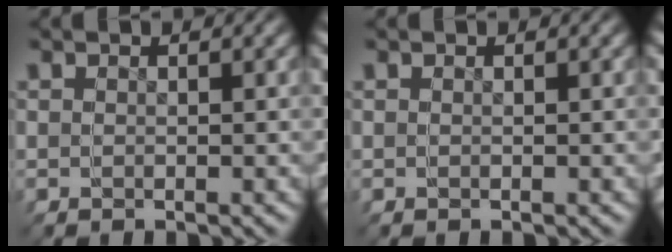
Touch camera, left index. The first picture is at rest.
{"total": 0.0}